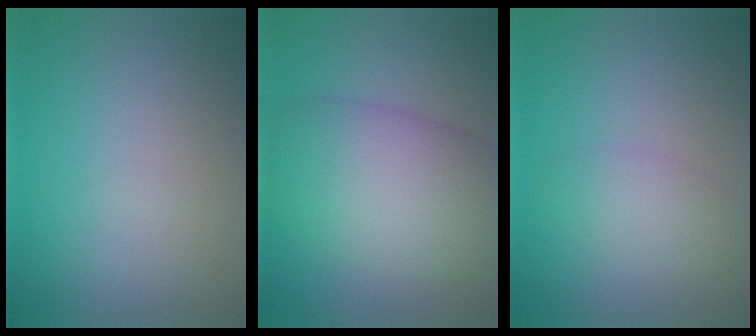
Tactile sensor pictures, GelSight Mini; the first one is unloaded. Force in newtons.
{"total": 9.5, "press": 9.5, "slide": 0.3}
{"total": 2.4, "press": 2.4, "slide": 0.1}